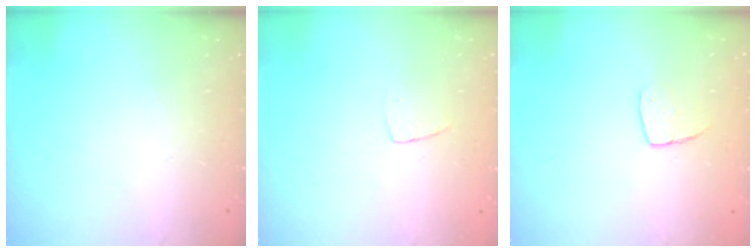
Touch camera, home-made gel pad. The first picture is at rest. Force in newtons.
{"total": 3.3, "press": 3.3, "slide": 0.2}
{"total": 6.0, "press": 6.0, "slide": 0.3}